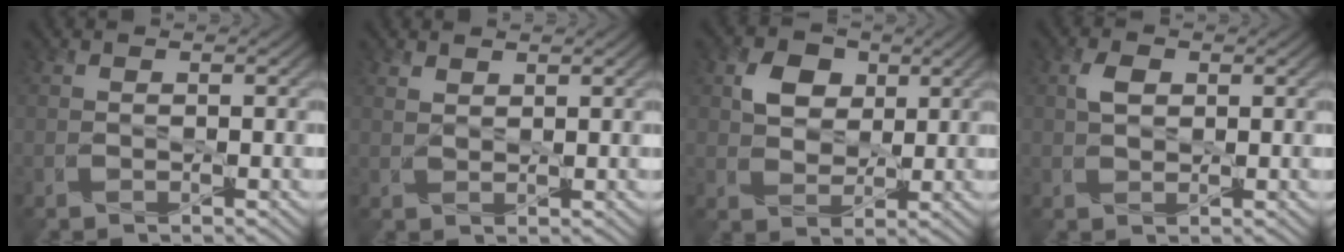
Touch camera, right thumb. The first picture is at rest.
{"total": 1.9, "force": [1.5, 0.7, 1.0], "torque": [-0.022, 0.002, 0.034]}
{"total": 4.9, "force": [1.7, 3.6, 2.9], "torque": [-0.055, 0.004, 0.022]}
{"total": 2.5, "force": [0.7, 1.4, 2.0], "torque": [-0.035, 0.005, 0.013]}